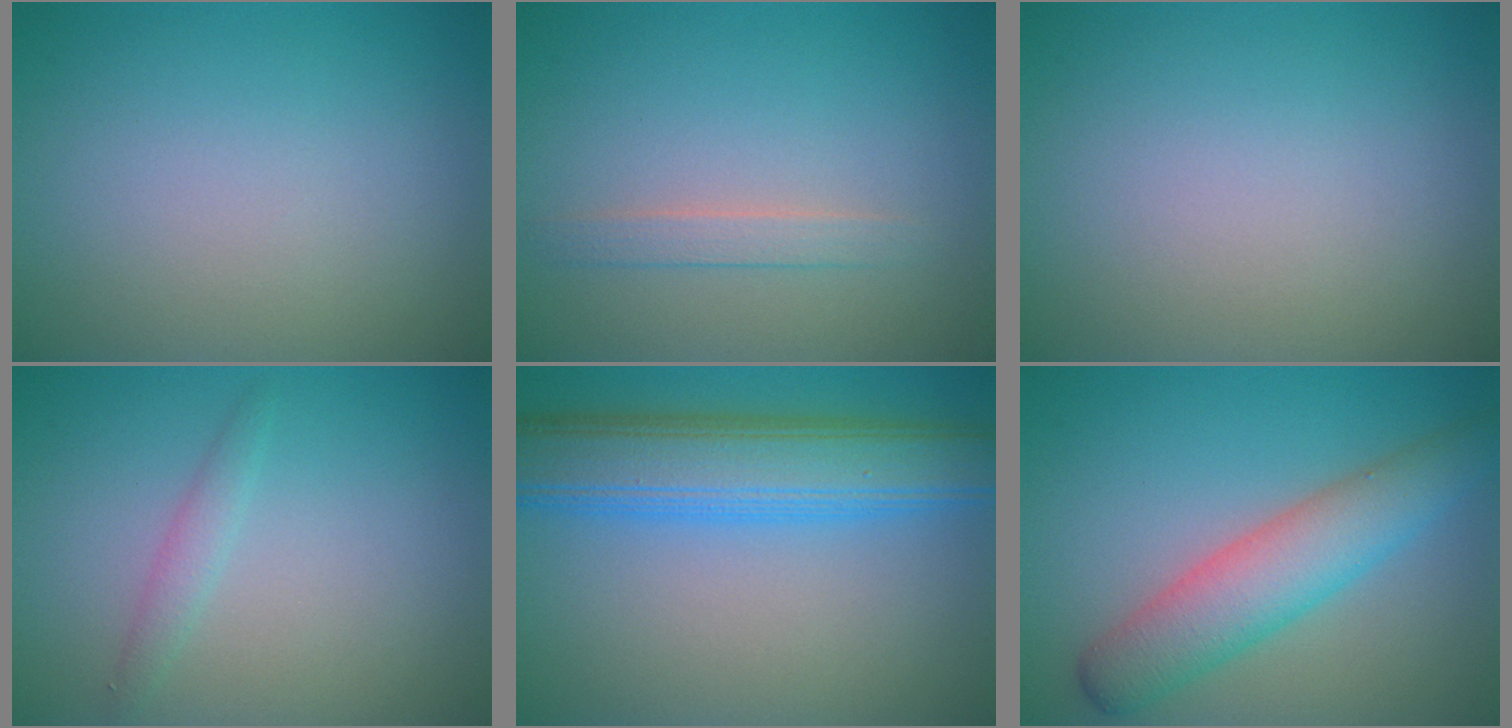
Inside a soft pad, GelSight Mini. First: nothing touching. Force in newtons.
{"total": 1.5, "press": 1.5, "slide": 0.1}
{"total": 0.0}
{"total": 1.3, "press": 1.2, "slide": 0.0}
{"total": 8.1, "press": 8.1, "slide": 0.1}
{"total": 5.5, "press": 5.5, "slide": 0.1}